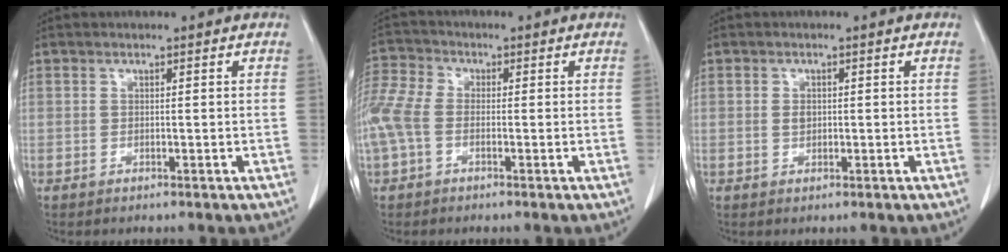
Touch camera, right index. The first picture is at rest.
{"total": 11.6, "force": [-1.6, 8.0, 8.2], "torque": [-0.242, 0.021, -0.032]}
{"total": 1.2, "force": [0.0, 0.9, 0.9], "torque": [-0.018, 0.001, 0.002]}